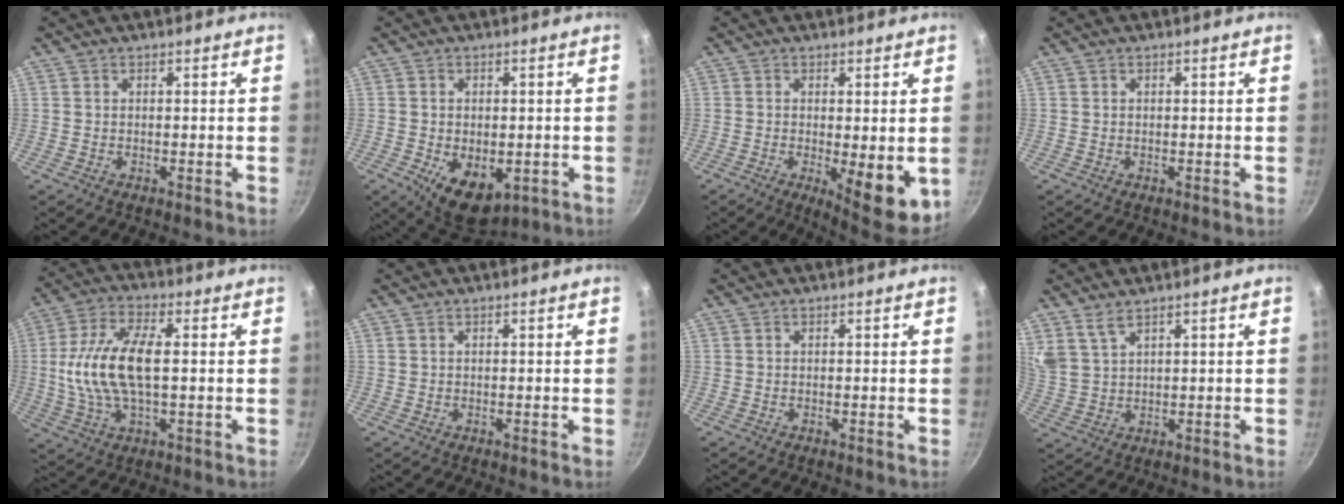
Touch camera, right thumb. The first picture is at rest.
{"total": 10.1, "force": [-2.7, 6.1, 7.5], "torque": [-0.088, -0.007, -0.023]}
{"total": 9.4, "force": [-1.4, 3.1, 8.8], "torque": [-0.103, -0.011, -0.009]}
{"total": 0.0}
{"total": 13.9, "force": [0.5, 6.2, 12.4], "torque": [-0.253, 0.014, 0.002]}
{"total": 0.0}
{"total": 0.0}
{"total": 4.3, "force": [3.2, 1.5, 2.4], "torque": [-0.048, -0.017, 0.077]}